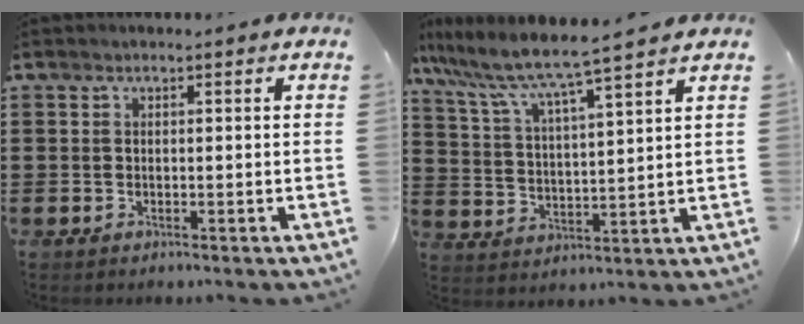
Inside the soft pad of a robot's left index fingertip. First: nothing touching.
{"total": 6.2, "force": [5.6, -0.4, 2.6], "torque": [-0.077, -0.043, 0.089]}